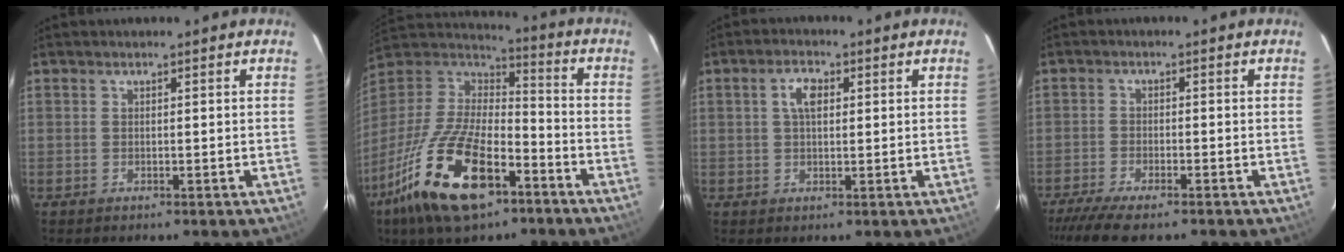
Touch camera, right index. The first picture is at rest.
{"total": 23.1, "force": [-12.4, 10.2, 16.6], "torque": [-0.345, -0.035, -0.222]}
{"total": 4.0, "force": [1.1, 2.1, 3.2], "torque": [-0.059, 0.011, 0.022]}
{"total": 7.6, "force": [-6.3, 1.4, 4.1], "torque": [-0.109, -0.027, -0.115]}